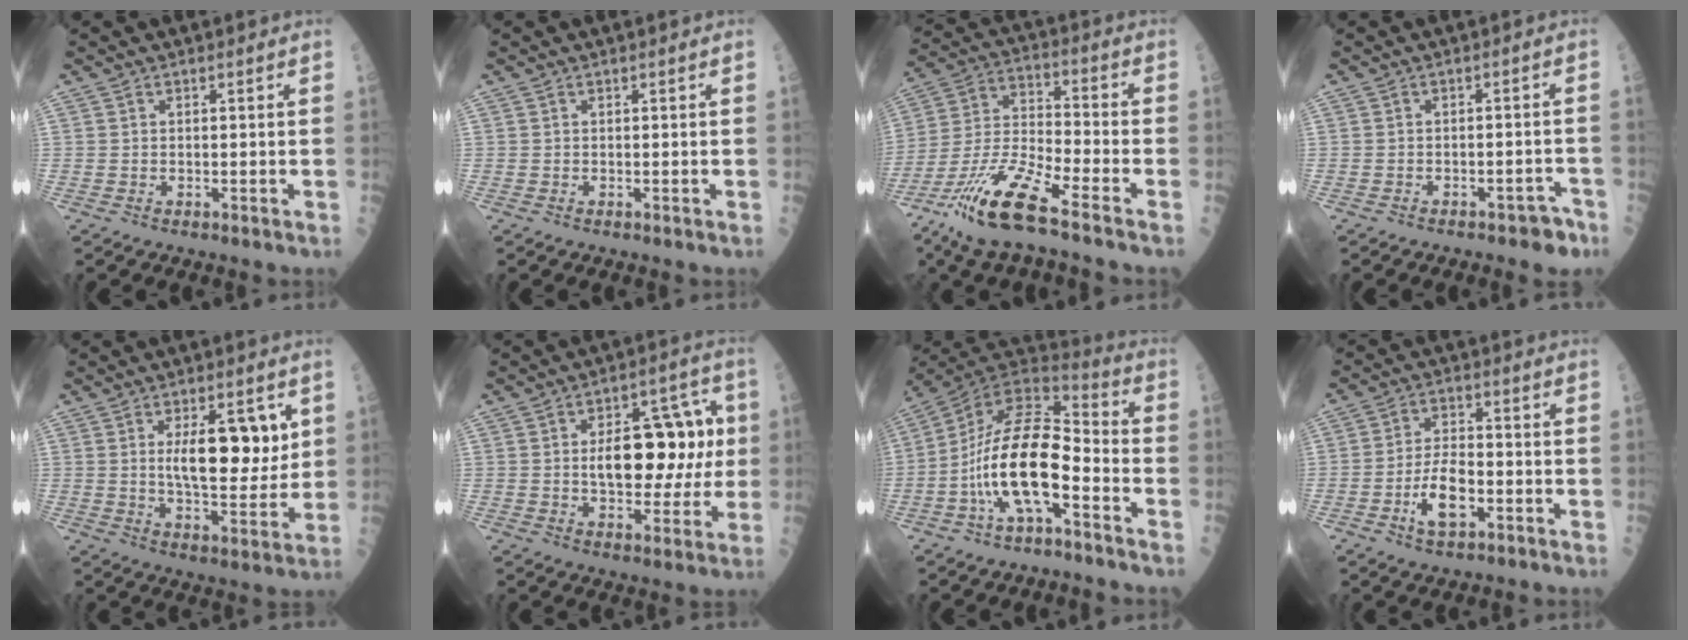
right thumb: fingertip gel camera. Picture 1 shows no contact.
{"total": 0.0}
{"total": 16.1, "force": [-10.2, 2.2, 12.3], "torque": [-0.271, 0.029, -0.196]}
{"total": 3.8, "force": [-2.7, 1.8, 2.1], "torque": [-0.009, 0.031, -0.029]}
{"total": 13.2, "force": [3.3, 5.5, 11.5], "torque": [-0.143, -0.021, 0.059]}
{"total": 17.2, "force": [1.3, 9.4, 14.3], "torque": [-0.153, 0.027, 0.025]}
{"total": 17.6, "force": [-5.5, 6.6, 15.4], "torque": [-0.286, 0.062, -0.097]}
{"total": 8.0, "force": [-2.9, 3.6, 6.5], "torque": [-0.115, 0.020, -0.052]}